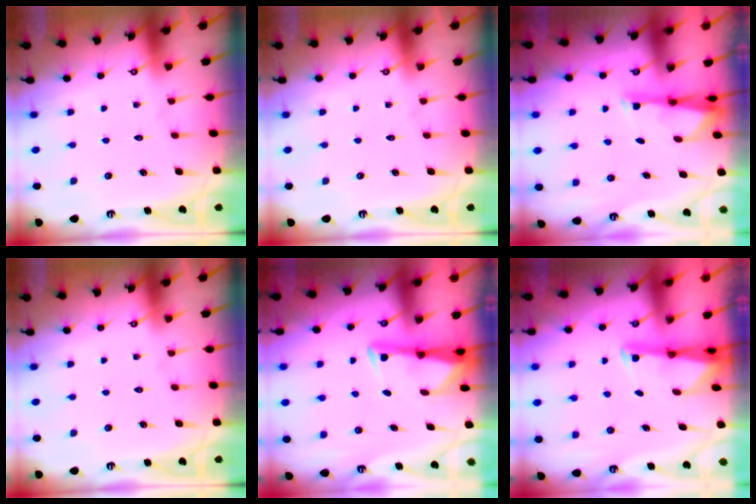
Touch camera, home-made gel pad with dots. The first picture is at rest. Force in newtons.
{"total": 0.0}
{"total": 2.8, "press": 2.8, "slide": 0.5}
{"total": 0.0}
{"total": 3.1, "press": 3.1, "slide": 0.3}
{"total": 2.0, "press": 2.0, "slide": 0.3}